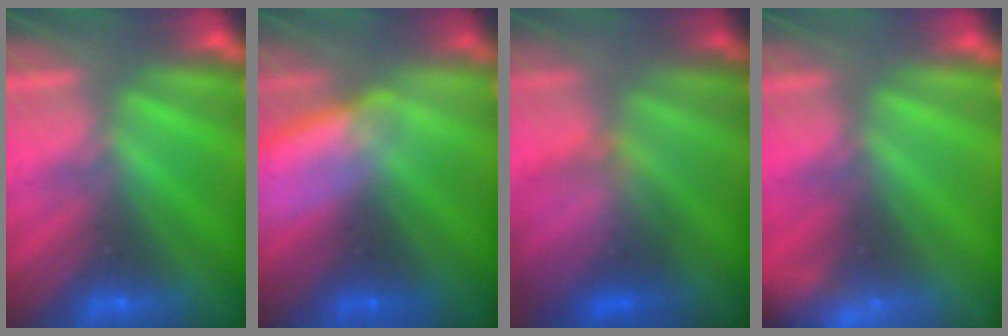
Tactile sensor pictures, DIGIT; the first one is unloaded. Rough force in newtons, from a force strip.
{"total": 2.9}
{"total": 4.5}
{"total": 3.3}